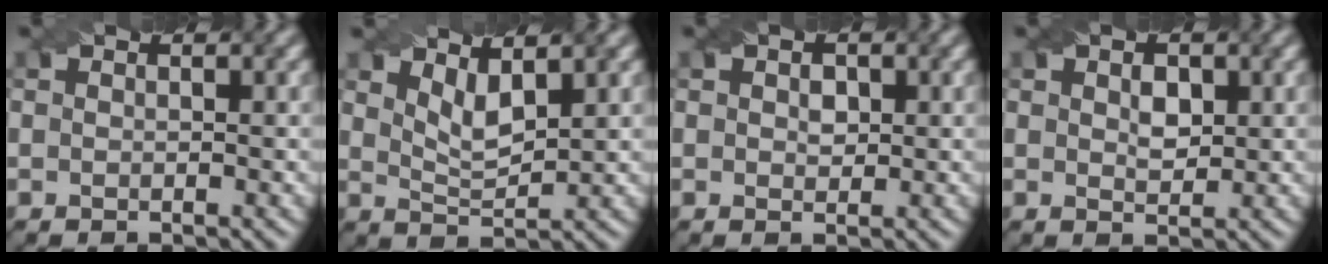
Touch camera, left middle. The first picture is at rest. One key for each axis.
{"total": 2.8, "fx": 1.7, "fy": 1.0, "fz": 2.0, "tx": -0.043, "ty": -0.007, "tz": 0.034}
{"total": 1.3, "fx": 0.3, "fy": 1.0, "fz": 0.8, "tx": -0.010, "ty": -0.005, "tz": 0.009}
{"total": 1.9, "fx": 0.6, "fy": 1.1, "fz": 1.4, "tx": -0.023, "ty": -0.002, "tz": 0.012}